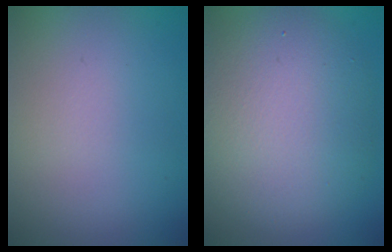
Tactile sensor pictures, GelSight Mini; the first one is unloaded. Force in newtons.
{"total": 8.3, "press": 8.3, "slide": 0.7}